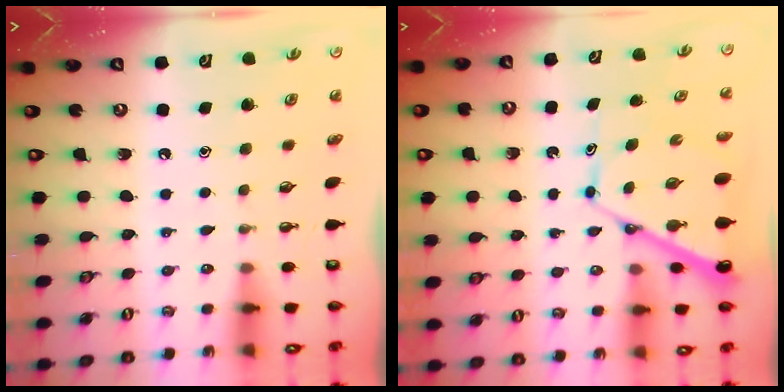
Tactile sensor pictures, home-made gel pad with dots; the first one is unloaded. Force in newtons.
{"total": 10.5, "press": 10.5, "slide": 1.0}